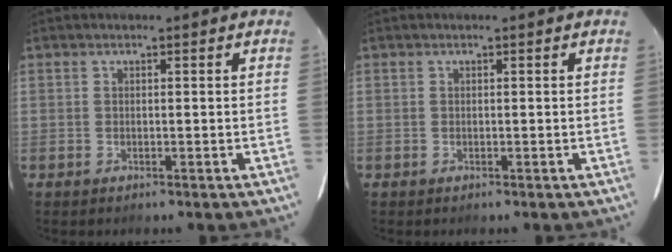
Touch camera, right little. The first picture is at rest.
{"total": 0.0}